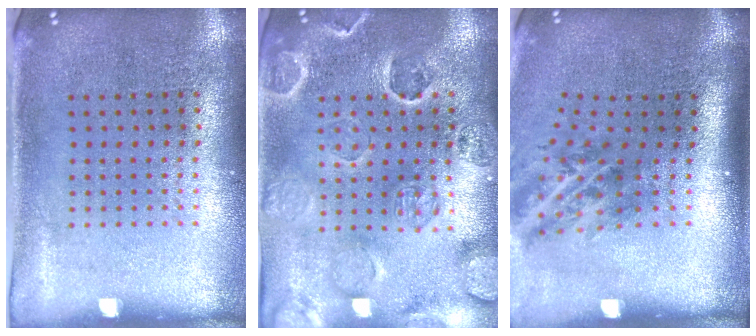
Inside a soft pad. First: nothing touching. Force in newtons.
{"total": 2.7, "press": 2.7, "slide": 0.5}
{"total": 1.9, "press": 1.3, "slide": 1.5}